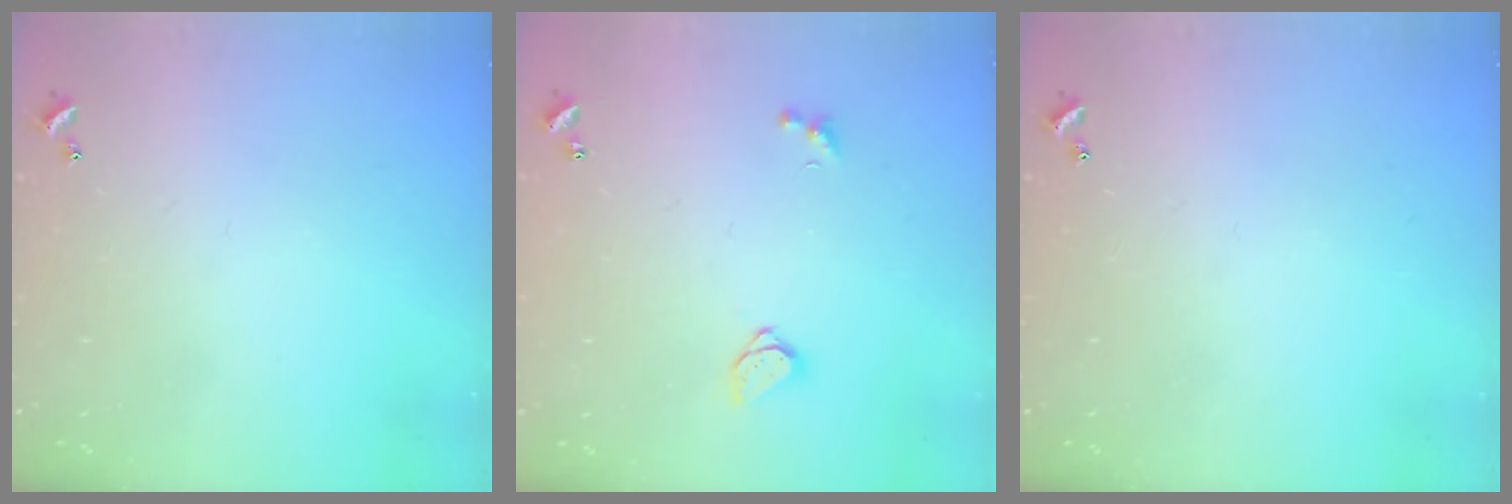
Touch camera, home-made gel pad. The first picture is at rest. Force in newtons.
{"total": 1.5, "press": 1.5, "slide": 0.2}
{"total": 0.0}